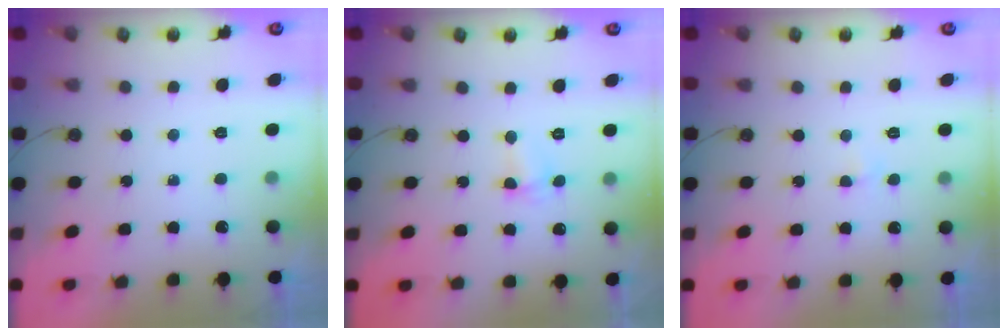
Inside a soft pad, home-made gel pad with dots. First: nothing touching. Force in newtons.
{"total": 1.7, "press": 1.5, "slide": 0.7}
{"total": 2.5, "press": 2.5, "slide": 0.4}